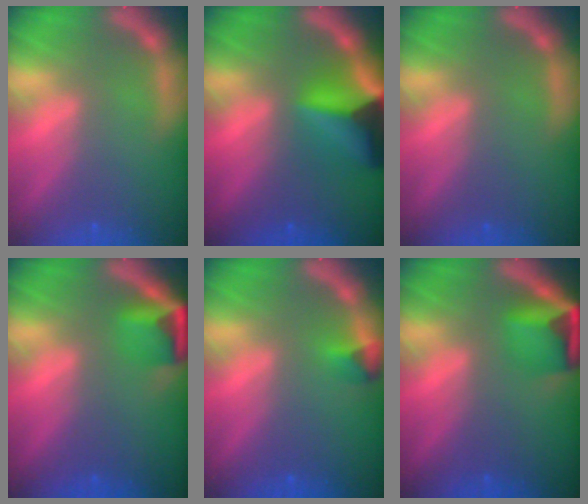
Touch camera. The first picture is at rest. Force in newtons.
{"total": 9.6}
{"total": 0.0}
{"total": 3.9}
{"total": 1.4}
{"total": 5.4}